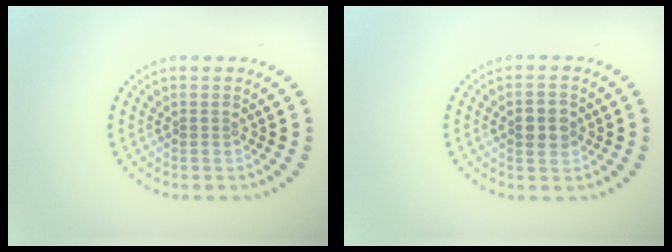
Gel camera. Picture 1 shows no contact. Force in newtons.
{"total": 2.8, "press": 2.8, "slide": 0.2}